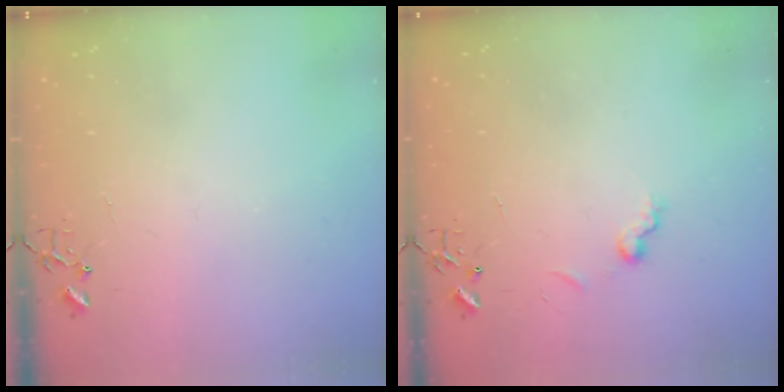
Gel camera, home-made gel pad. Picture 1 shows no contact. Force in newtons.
{"total": 6.9, "press": 6.9, "slide": 0.7}